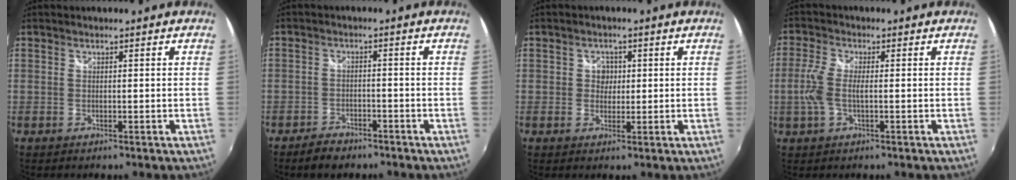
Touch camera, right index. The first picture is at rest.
{"total": 4.8, "force": [-3.9, 2.3, 1.6], "torque": [-0.048, 0.006, -0.063]}
{"total": 2.4, "force": [0.3, 2.2, 0.7], "torque": [-0.008, 0.006, 0.001]}
{"total": 5.5, "force": [-0.6, 2.0, 5.1], "torque": [-0.114, 0.001, -0.011]}